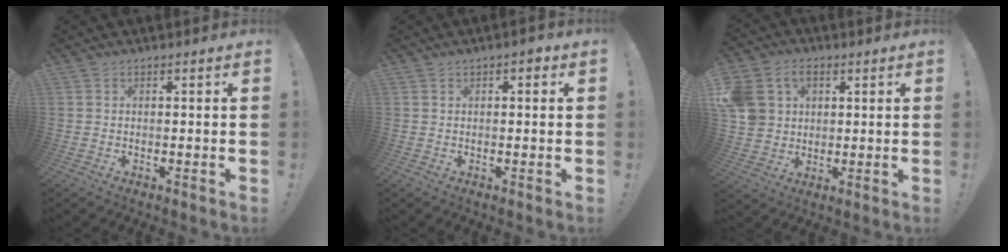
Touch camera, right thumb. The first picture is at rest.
{"total": 1.8, "force": [0.4, 0.9, 1.6], "torque": [-0.018, 0.002, 0.003]}
{"total": 11.4, "force": [3.8, 9.3, 5.4], "torque": [-0.106, -0.012, 0.077]}